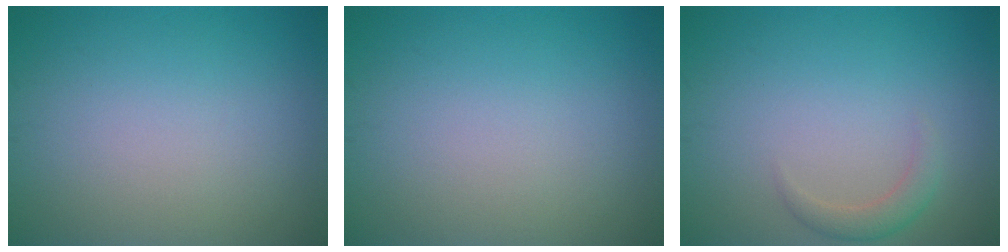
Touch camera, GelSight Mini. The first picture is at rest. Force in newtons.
{"total": 0.0}
{"total": 1.7, "press": 1.7, "slide": 0.1}